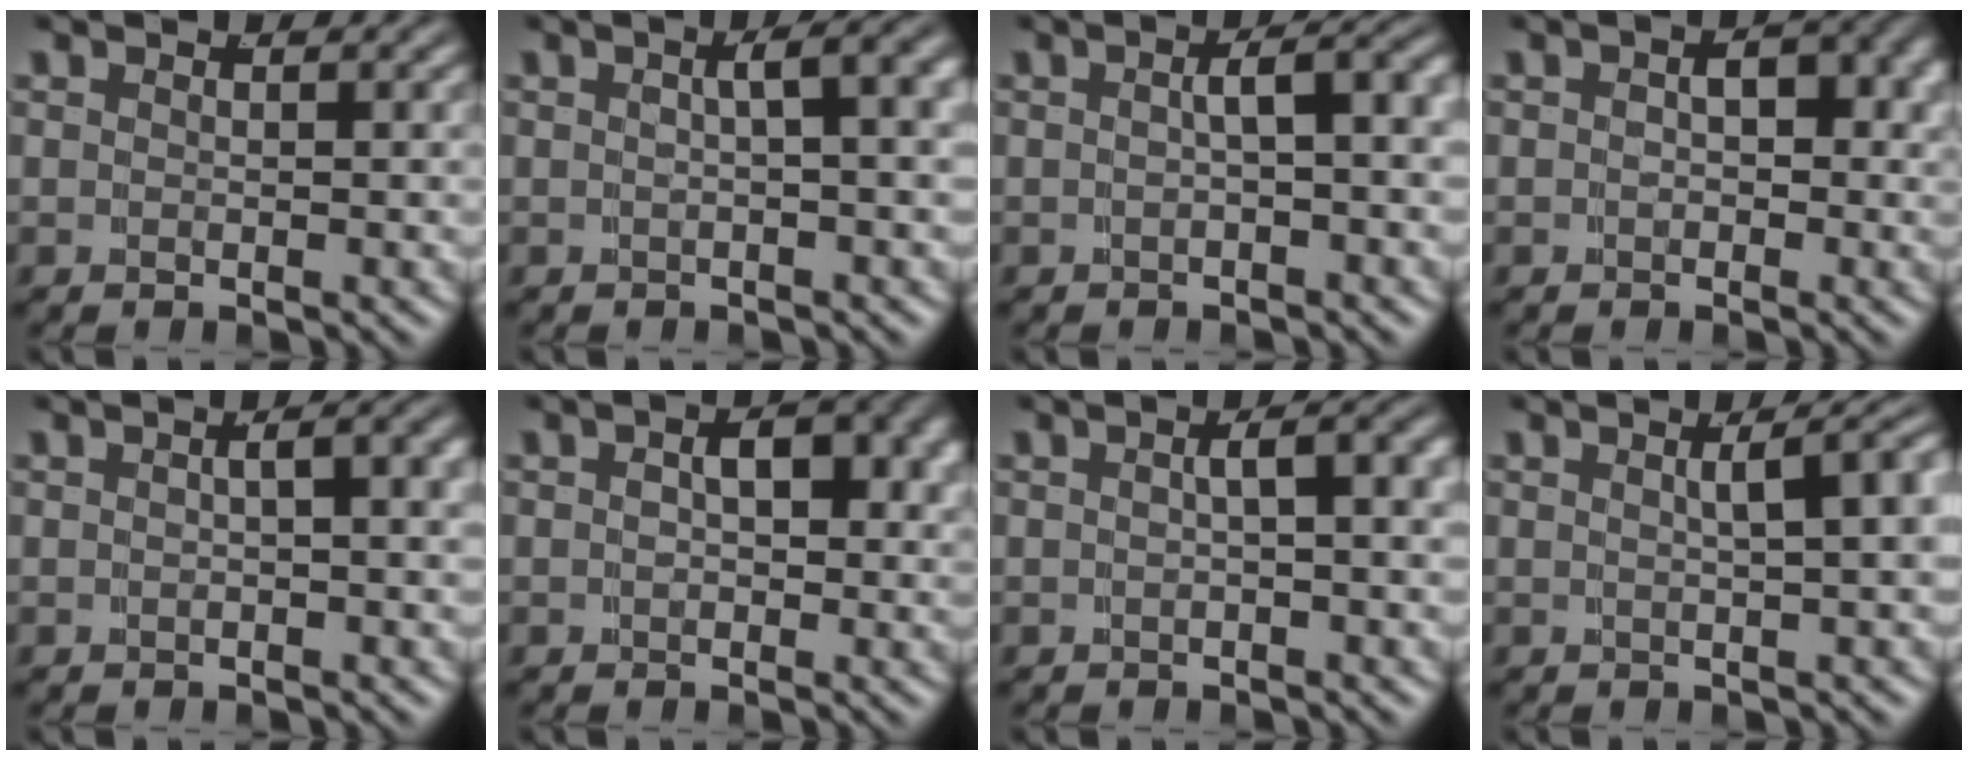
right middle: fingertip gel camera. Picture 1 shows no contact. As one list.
[{"total": 3.9, "force": [0.4, 0.7, 3.8], "torque": [-0.030, 0.021, 0.005]}, {"total": 3.7, "force": [0.0, 1.0, 3.6], "torque": [-0.039, 0.011, -0.001]}, {"total": 2.6, "force": [-0.1, 1.6, 2.0], "torque": [-0.017, -0.004, -0.001]}, {"total": 2.5, "force": [0.1, 0.5, 2.4], "torque": [-0.021, 0.010, 0.002]}, {"total": 3.6, "force": [0.3, 2.0, 3.0], "torque": [-0.032, -0.004, 0.007]}, {"total": 3.1, "force": [0.1, 0.7, 3.0], "torque": [-0.030, 0.011, 0.002]}, {"total": 4.2, "force": [0.4, 0.9, 4.0], "torque": [-0.034, 0.014, 0.006]}]